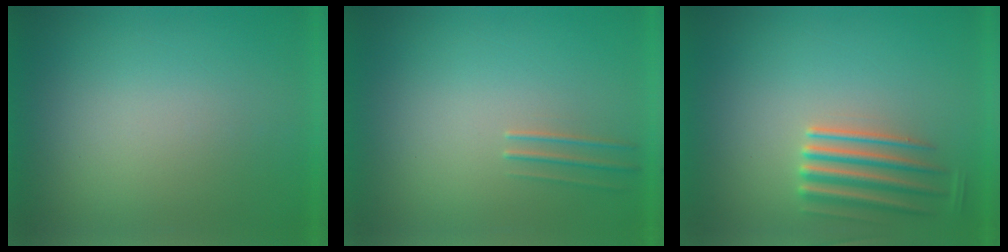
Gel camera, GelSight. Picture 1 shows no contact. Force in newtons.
{"total": 1.1}
{"total": 4.3}